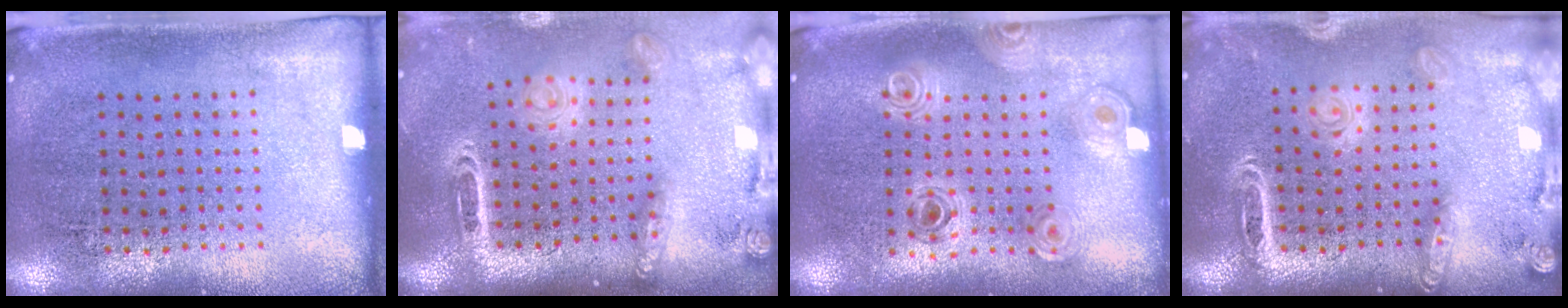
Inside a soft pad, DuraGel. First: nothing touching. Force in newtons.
{"total": 2.5, "press": 1.8, "slide": 1.8}
{"total": 0.8, "press": 0.8, "slide": 0.2}
{"total": 1.9, "press": 1.6, "slide": 1.0}